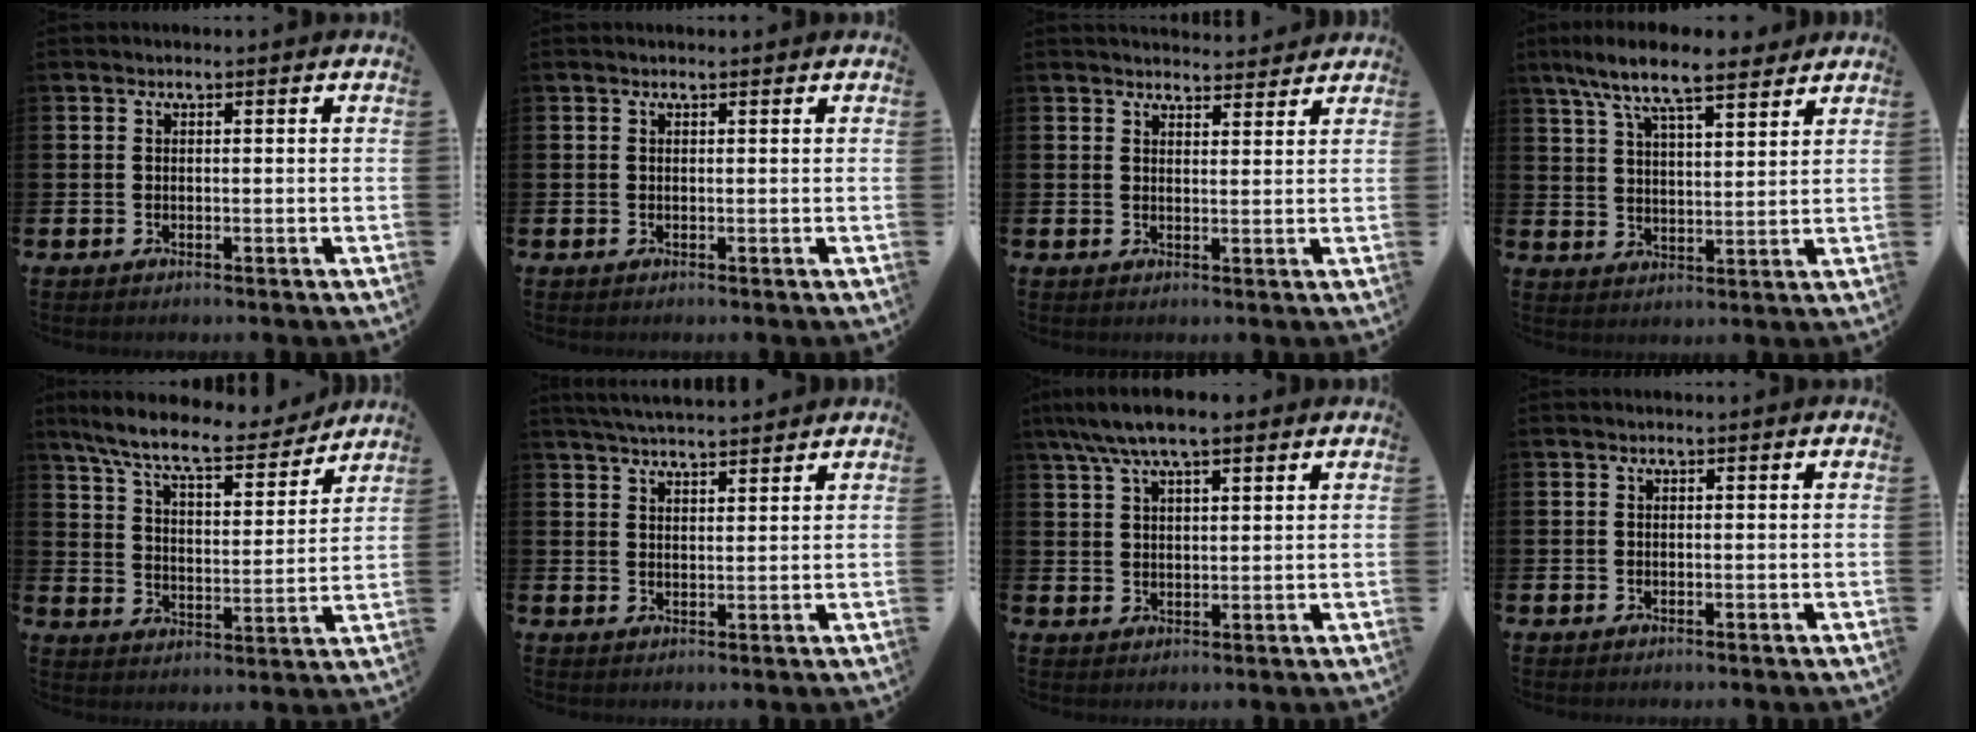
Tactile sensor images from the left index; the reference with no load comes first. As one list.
[{"total": 0.0}, {"total": 3.3, "force": [3.3, 0.6, 0.0], "torque": [0.005, -0.021, 0.057]}, {"total": 9.0, "force": [8.0, 1.7, 3.8], "torque": [-0.094, -0.031, 0.143]}, {"total": 9.5, "force": [8.5, 1.7, 3.9], "torque": [-0.106, -0.054, 0.144]}, {"total": 4.2, "force": [4.2, 0.1, 0.6], "torque": [-0.017, -0.019, 0.075]}, {"total": 6.4, "force": [5.2, 1.6, 3.3], "torque": [-0.073, -0.006, 0.095]}, {"total": 0.0}]